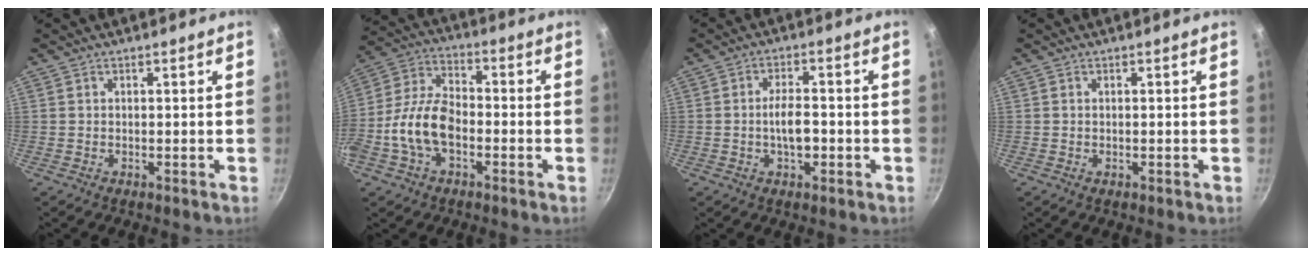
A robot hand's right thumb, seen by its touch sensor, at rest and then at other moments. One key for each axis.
{"total": 12.5, "fx": -3.3, "fy": 7.5, "fz": 9.4, "tx": -0.169, "ty": 0.042, "tz": -0.075}
{"total": 5.4, "fx": -1.2, "fy": 2.6, "fz": 4.6, "tx": -0.065, "ty": 0.016, "tz": -0.017}
{"total": 0.0}